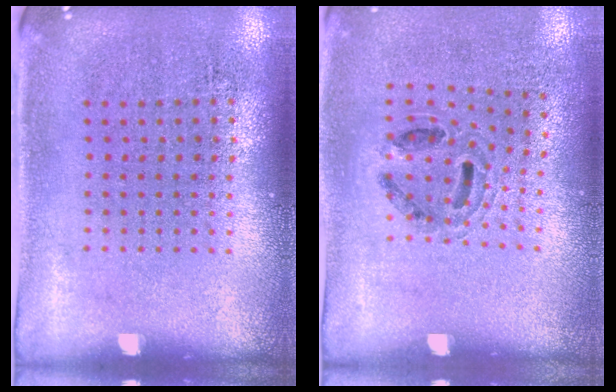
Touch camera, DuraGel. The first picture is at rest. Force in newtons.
{"total": 0.8, "press": 0.8, "slide": 0.3}